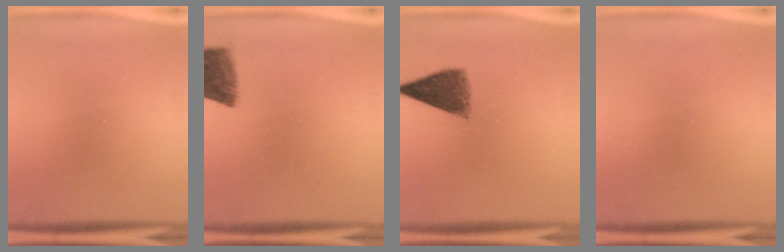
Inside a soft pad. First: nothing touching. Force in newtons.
{"total": 7.8}
{"total": 6.7}
{"total": 0.0}